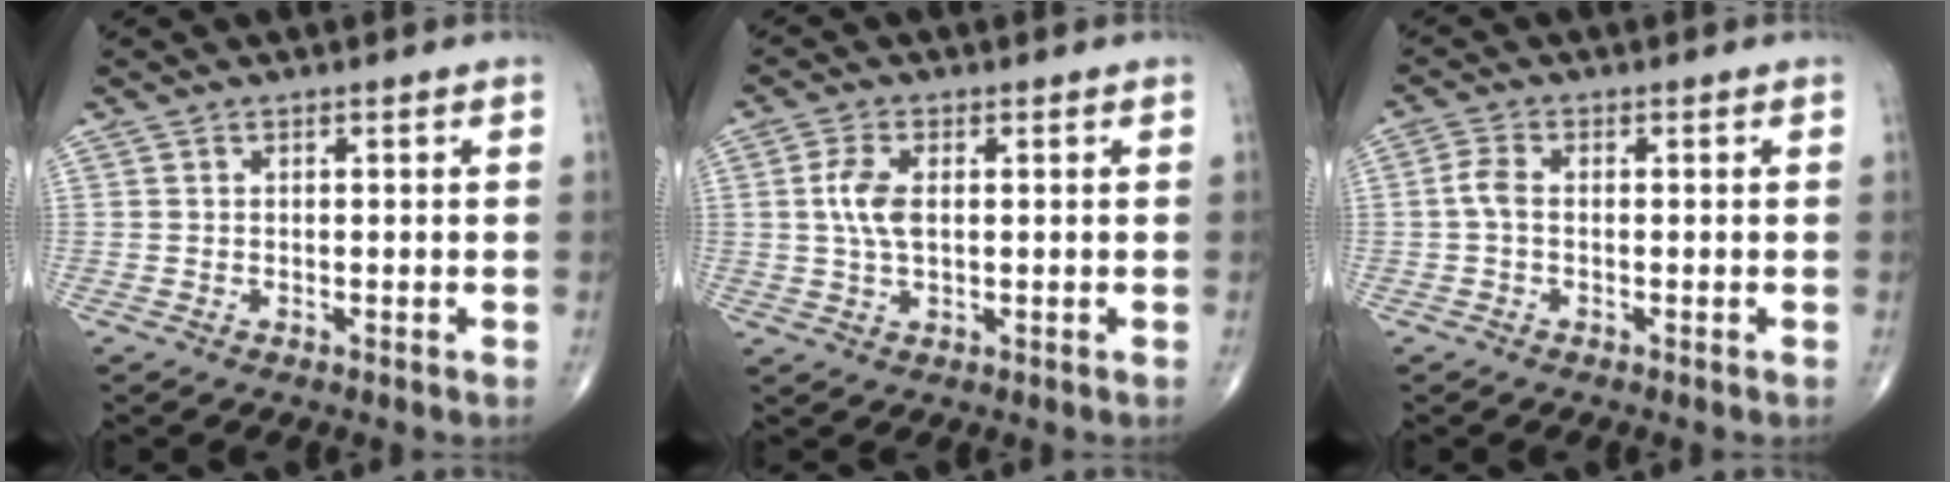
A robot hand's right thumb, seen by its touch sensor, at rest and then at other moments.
{"total": 5.4, "force": [0.6, 2.7, 4.6], "torque": [-0.104, 0.003, 0.010]}
{"total": 2.8, "force": [-0.4, 1.5, 2.4], "torque": [-0.054, 0.007, -0.014]}